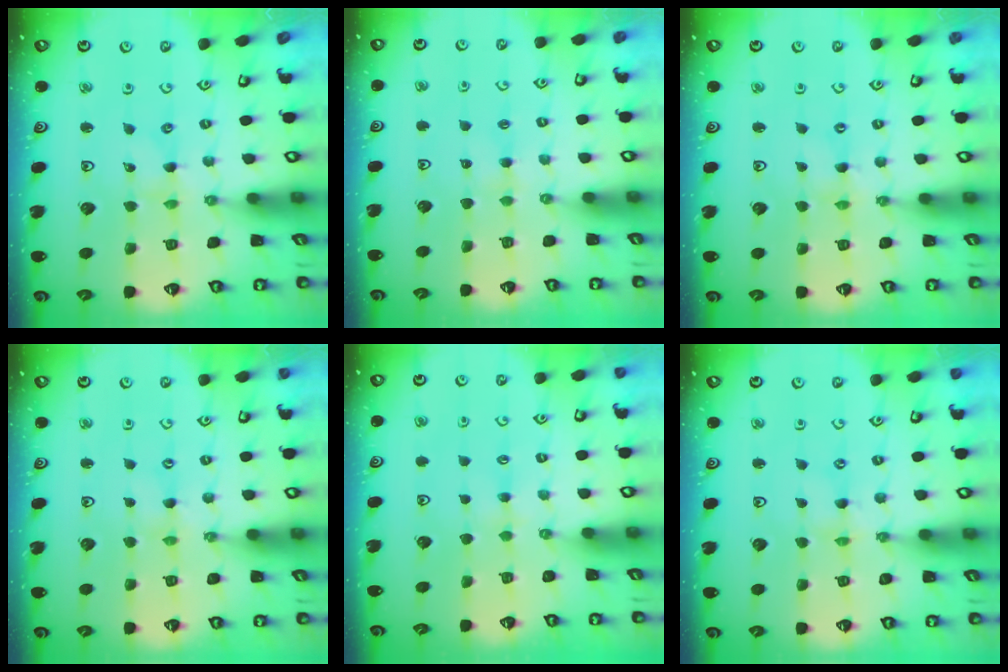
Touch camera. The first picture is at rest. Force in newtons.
{"total": 1.7, "press": 1.7, "slide": 0.4}
{"total": 0.0}
{"total": 0.7, "press": 0.7, "slide": 0.1}
{"total": 2.8, "press": 2.8, "slide": 0.3}
{"total": 0.0}